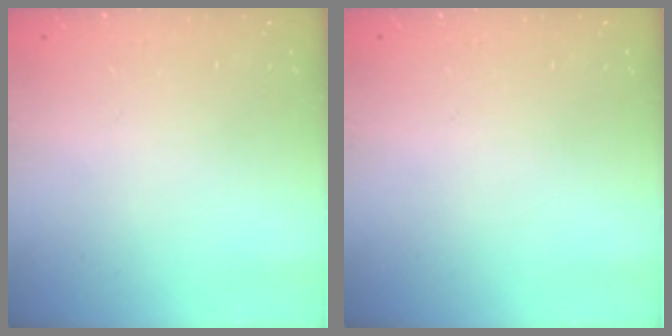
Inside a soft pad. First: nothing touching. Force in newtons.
{"total": 0.0}